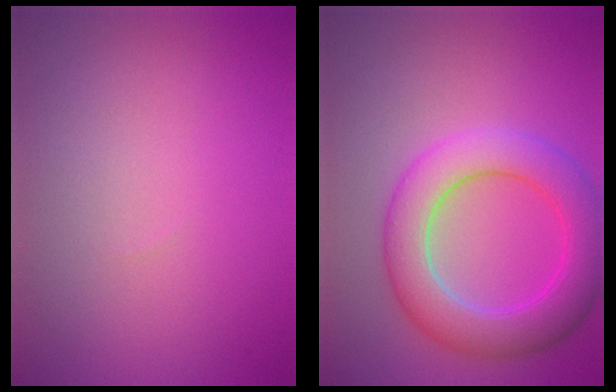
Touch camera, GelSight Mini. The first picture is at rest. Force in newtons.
{"total": 6.8, "press": 6.8, "slide": 0.3}